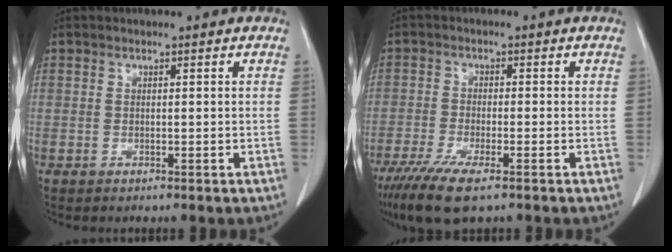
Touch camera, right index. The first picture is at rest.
{"total": 7.2, "force": [-4.8, 1.1, 5.3], "torque": [-0.098, -0.018, -0.084]}